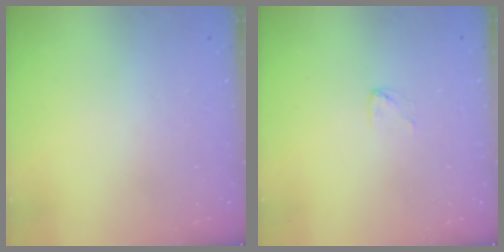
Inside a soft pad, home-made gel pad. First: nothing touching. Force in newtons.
{"total": 2.8, "press": 2.8, "slide": 0.2}